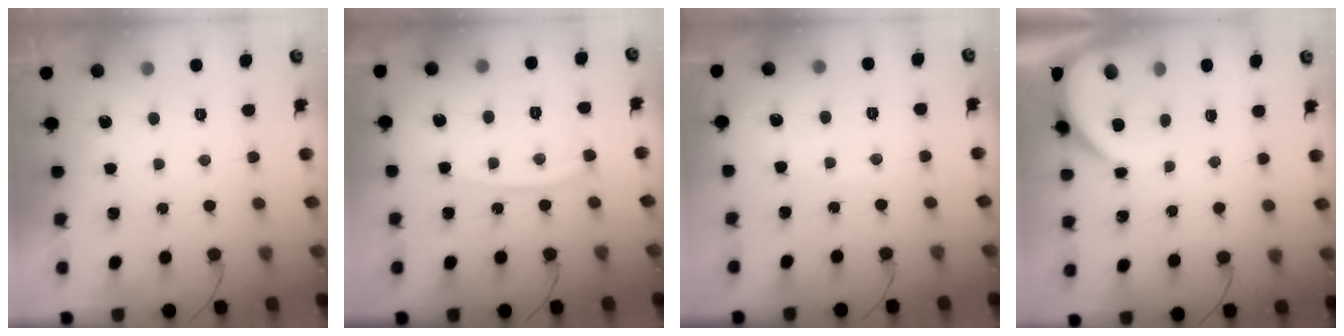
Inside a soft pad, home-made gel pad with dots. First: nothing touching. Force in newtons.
{"total": 8.4, "press": 8.3, "slide": 1.0}
{"total": 3.1, "press": 3.1, "slide": 0.4}
{"total": 3.9, "press": 3.9, "slide": 0.5}